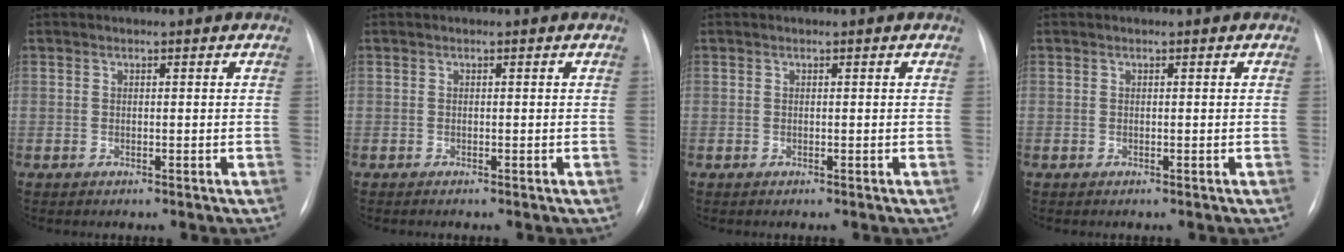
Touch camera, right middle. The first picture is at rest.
{"total": 0.0}
{"total": 0.0}
{"total": 0.0}